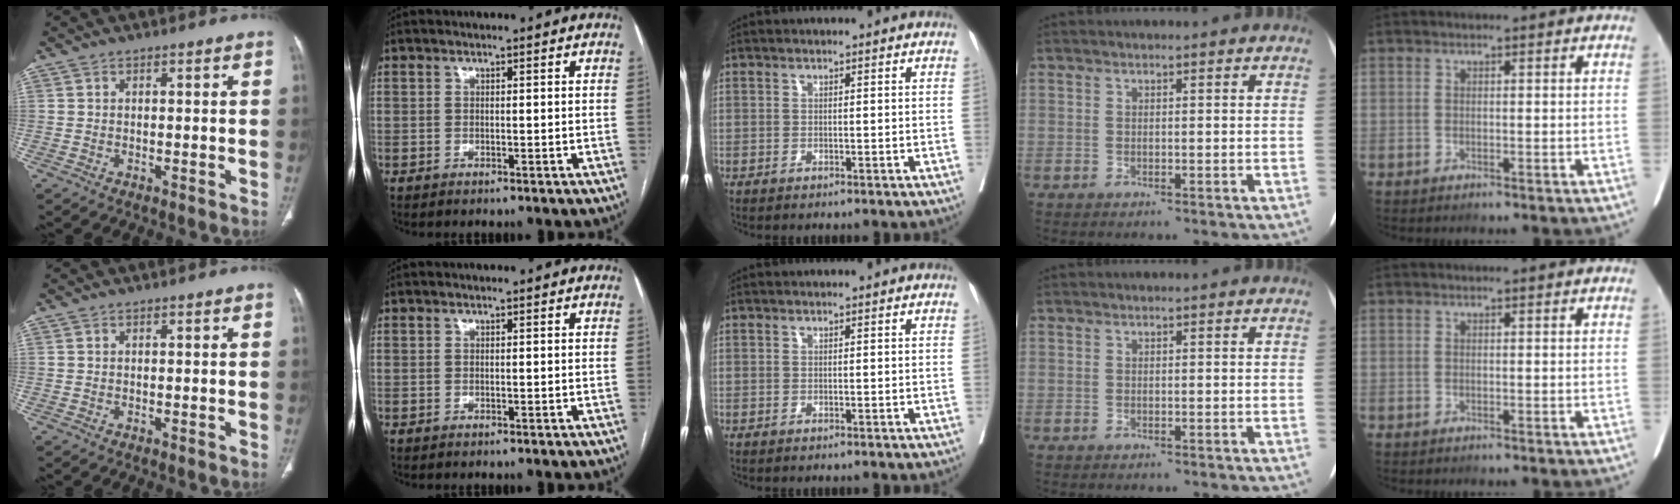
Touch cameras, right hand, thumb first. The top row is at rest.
{}